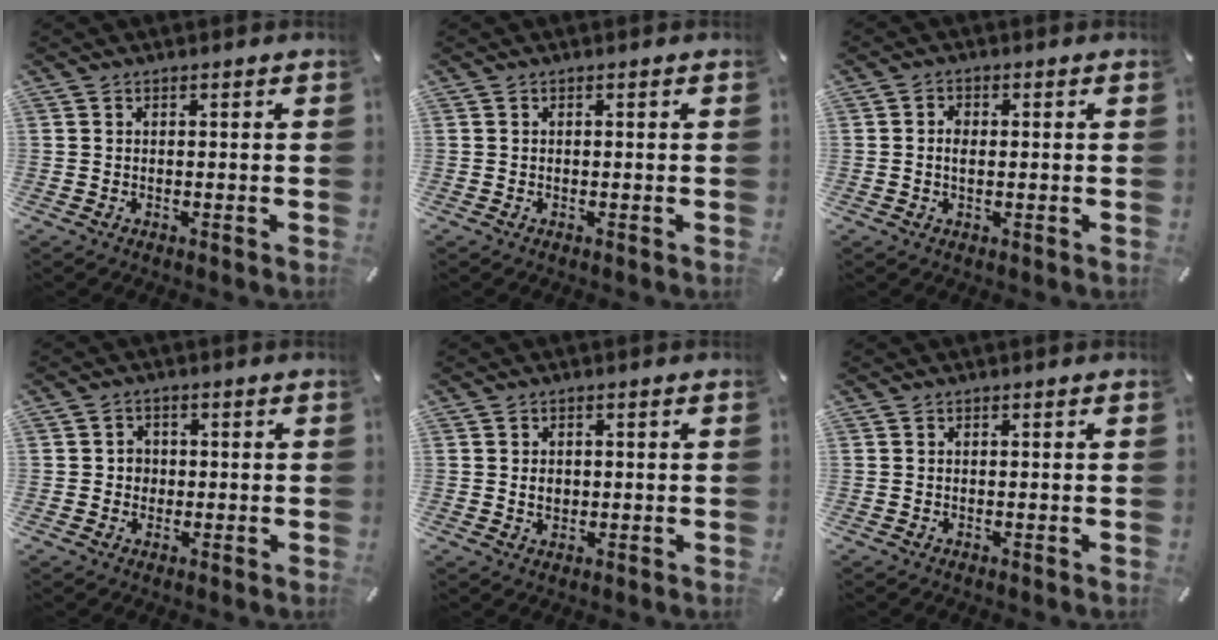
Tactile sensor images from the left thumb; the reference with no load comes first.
{"total": 0.0}
{"total": 2.0, "force": [0.0, 1.4, 1.4], "torque": [-0.029, 0.004, -0.001]}
{"total": 2.9, "force": [-0.4, 2.8, 0.7], "torque": [-0.008, 0.004, -0.013]}
{"total": 2.3, "force": [0.2, 1.9, 1.2], "torque": [-0.018, 0.001, 0.000]}
{"total": 0.0}